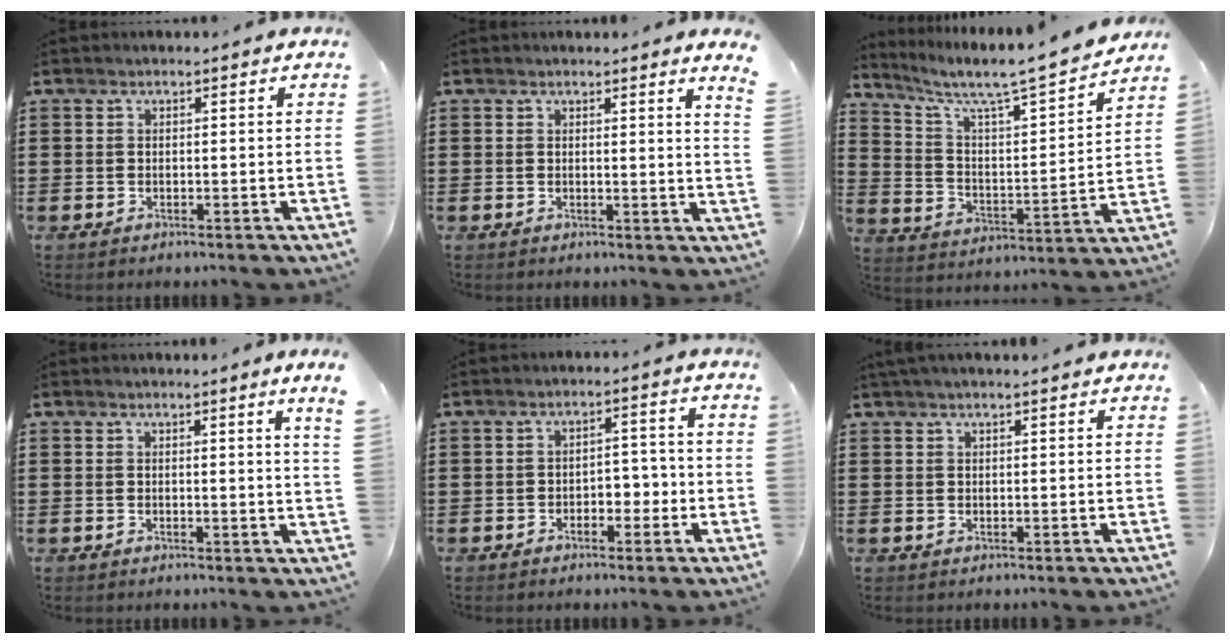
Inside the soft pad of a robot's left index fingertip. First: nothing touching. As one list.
[{"total": 1.7, "force": [1.3, -0.7, 0.8], "torque": [-0.019, -0.007, 0.024]}, {"total": 6.1, "force": [5.4, 0.3, 2.9], "torque": [-0.083, -0.048, 0.084]}, {"total": 1.9, "force": [1.3, -1.0, 0.9], "torque": [-0.018, -0.010, 0.023]}, {"total": 3.4, "force": [-1.8, 2.1, 2.0], "torque": [-0.039, 0.008, -0.039]}, {"total": 1.6, "force": [1.4, 0.0, 0.9], "torque": [-0.018, 0.001, 0.026]}]